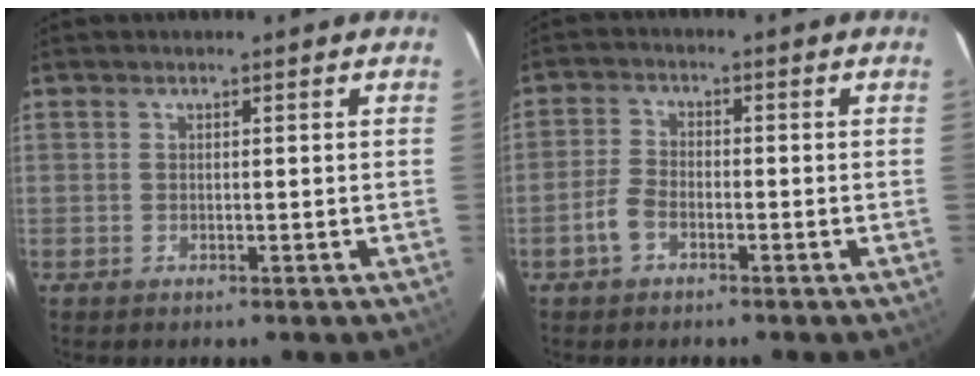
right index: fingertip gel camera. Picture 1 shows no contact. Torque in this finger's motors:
{"motor_torque": [0.47, -0.18, 0.07, 0.03]}